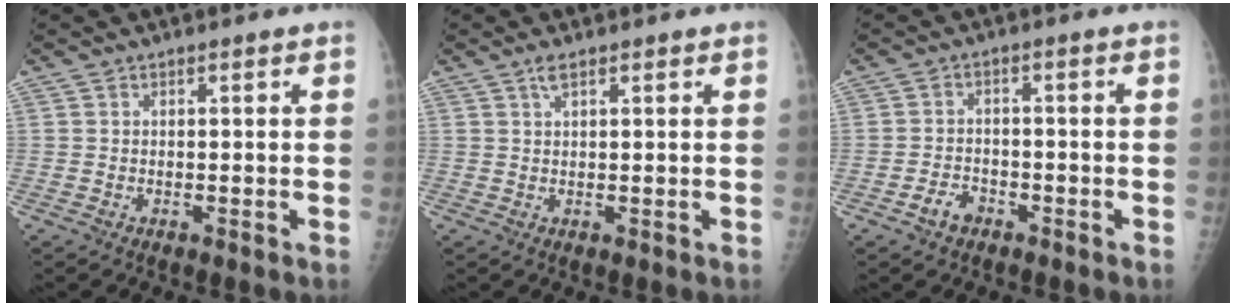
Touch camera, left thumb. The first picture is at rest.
{"total": 1.9, "force": [1.3, 0.7, 1.2], "torque": [-0.022, 0.000, 0.023]}
{"total": 3.5, "force": [-2.1, 2.4, 1.4], "torque": [-0.017, 0.019, -0.036]}